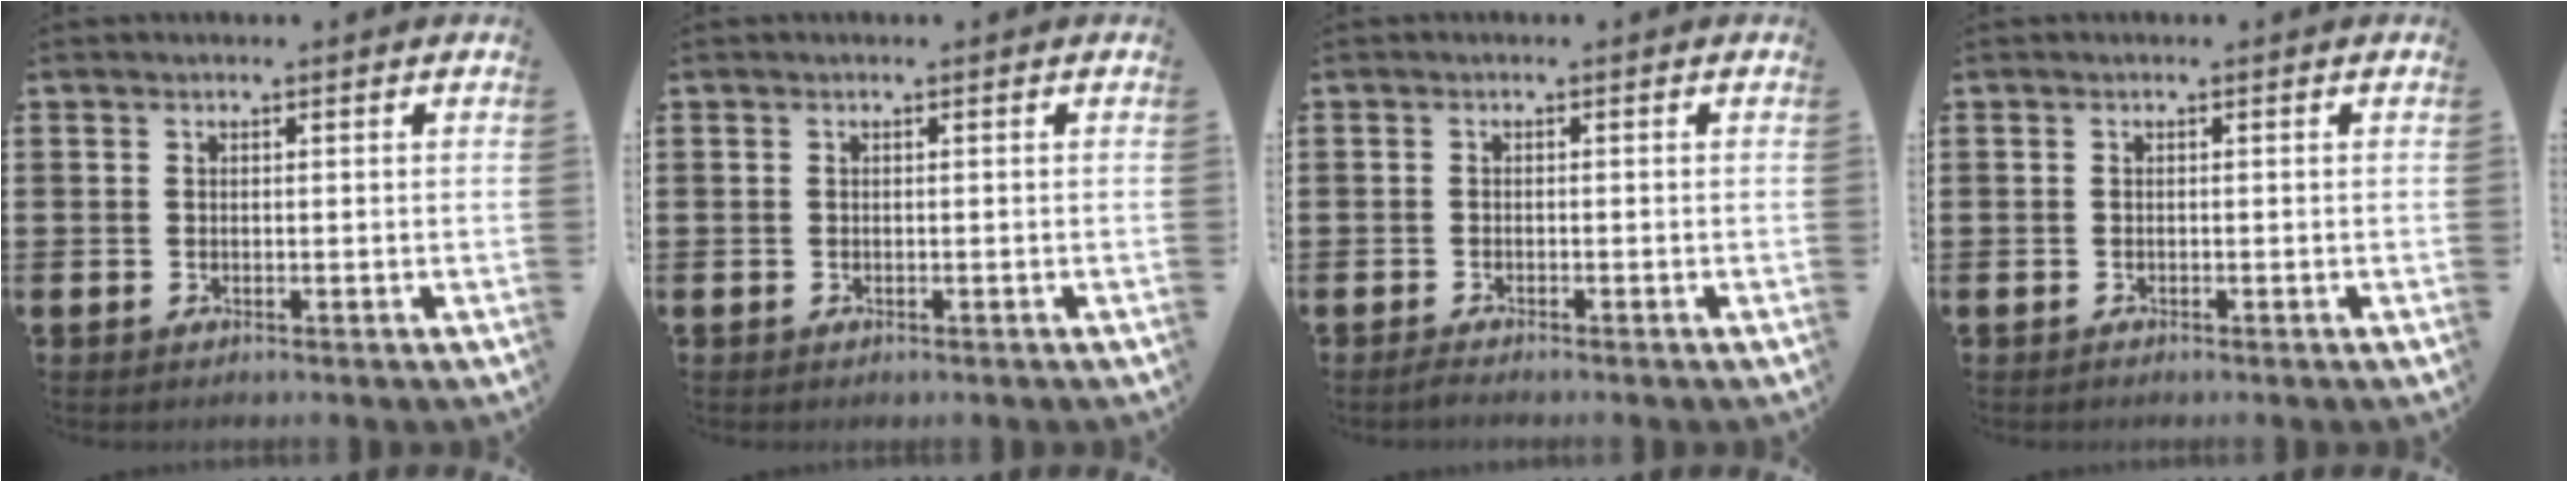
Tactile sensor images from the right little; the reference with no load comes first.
{"total": 0.0}
{"total": 0.8, "force": [-0.6, 0.0, 0.4], "torque": [-0.009, -0.003, -0.012]}
{"total": 0.0}